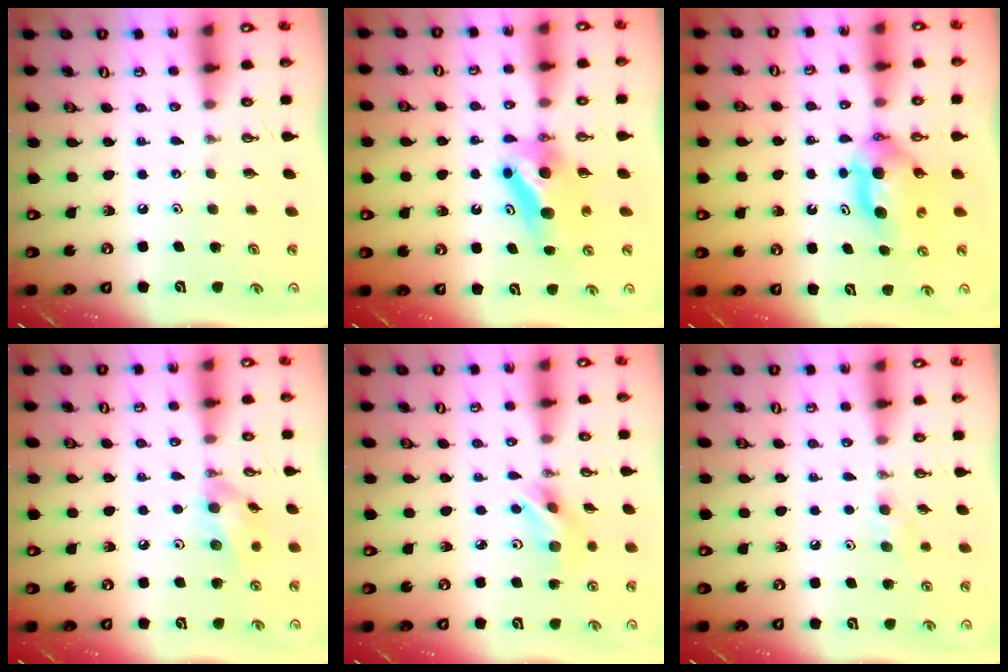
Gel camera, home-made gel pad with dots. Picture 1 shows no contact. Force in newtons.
{"total": 9.2, "press": 8.9, "slide": 2.0}
{"total": 6.4, "press": 4.9, "slide": 4.1}
{"total": 10.5, "press": 10.2, "slide": 2.3}
{"total": 8.0, "press": 6.5, "slide": 4.5}
{"total": 5.8, "press": 5.3, "slide": 2.4}